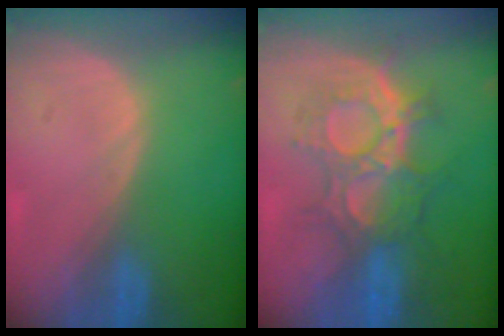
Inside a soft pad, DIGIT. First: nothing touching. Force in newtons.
{"total": 8.9, "press": 8.9, "slide": 0.3}